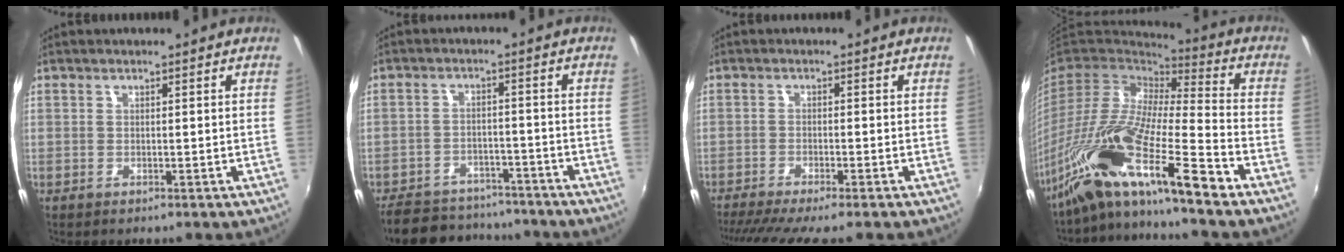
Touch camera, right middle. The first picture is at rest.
{"total": 16.0, "force": [-13.4, 6.8, 5.4], "torque": [-0.137, 0.013, -0.187]}
{"total": 7.8, "force": [-6.7, -0.4, 3.9], "torque": [-0.091, -0.029, -0.110]}
{"total": 19.6, "force": [-13.4, 2.0, 14.3], "torque": [-0.269, -0.020, -0.270]}